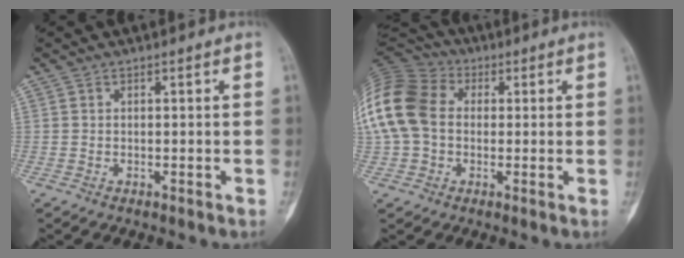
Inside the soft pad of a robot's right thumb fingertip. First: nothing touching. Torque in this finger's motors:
{"motor_torque": [-0.60, 1.49, 1.63, -0.50, 0.19]}